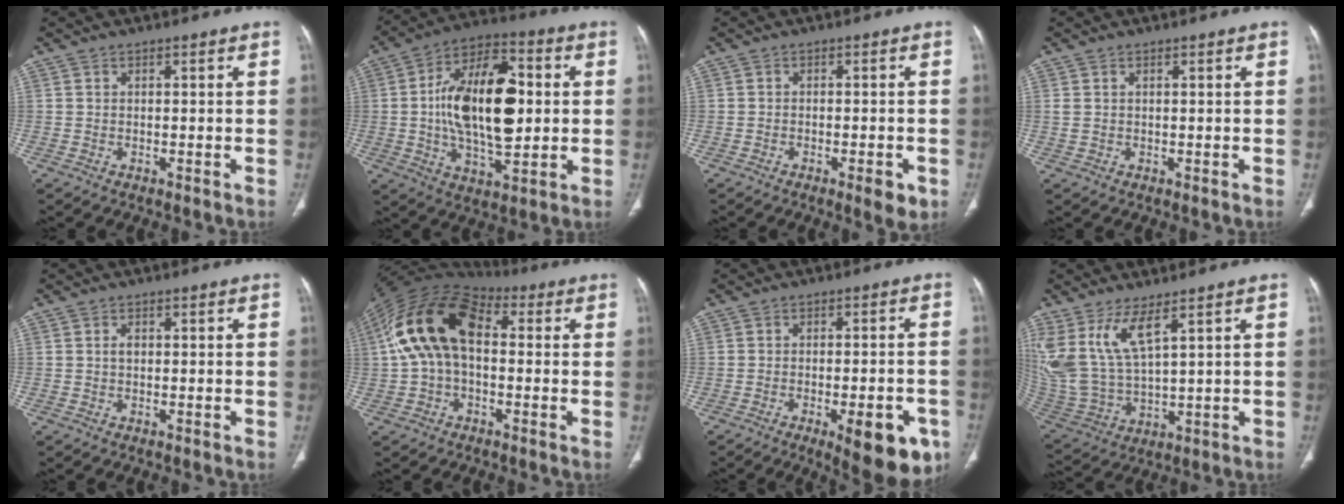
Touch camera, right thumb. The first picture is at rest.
{"total": 20.3, "force": [1.1, 10.0, 17.6], "torque": [-0.282, 0.011, 0.016]}
{"total": 4.3, "force": [-2.0, 1.5, 3.6], "torque": [-0.040, -0.001, -0.024]}
{"total": 1.0, "force": [0.2, 0.7, 0.7], "torque": [-0.025, 0.012, 0.012]}
{"total": 1.1, "force": [0.1, 0.7, 0.8], "torque": [-0.014, 0.002, 0.000]}
{"total": 16.4, "force": [1.6, 10.1, 12.8], "torque": [-0.239, 0.043, 0.020]}
{"total": 13.1, "force": [-6.1, 4.6, 10.5], "torque": [-0.103, 0.015, -0.071]}
{"total": 12.5, "force": [6.5, 4.5, 9.6], "torque": [-0.214, -0.032, 0.153]}